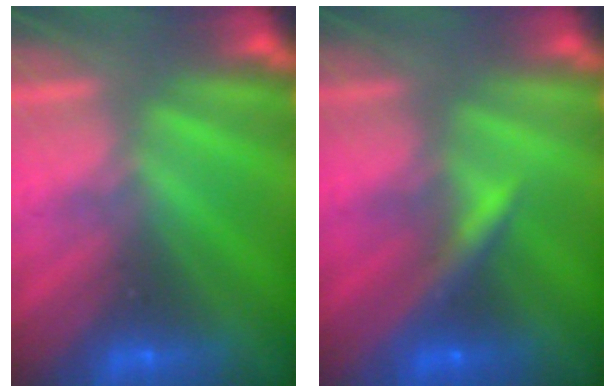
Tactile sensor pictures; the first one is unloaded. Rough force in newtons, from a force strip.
{"total": 3.1}